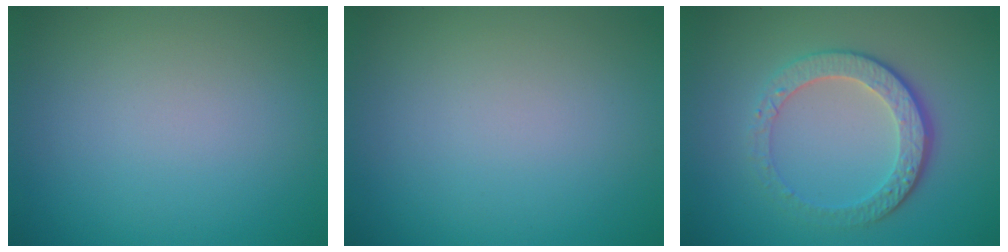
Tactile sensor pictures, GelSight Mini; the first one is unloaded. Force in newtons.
{"total": 0.0}
{"total": 4.6, "press": 3.3, "slide": 3.2}